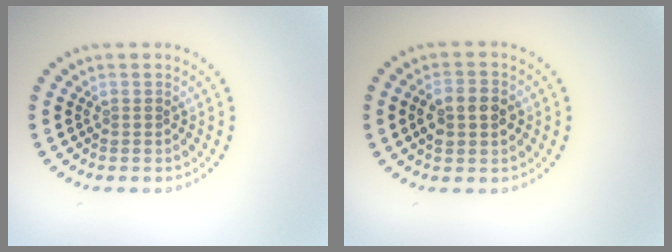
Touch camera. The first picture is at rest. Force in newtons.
{"total": 3.6, "press": 3.5, "slide": 0.2}